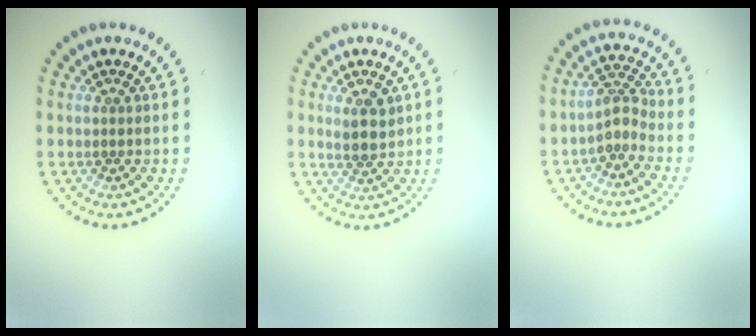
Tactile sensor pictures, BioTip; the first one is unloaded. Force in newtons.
{"total": 2.4, "press": 2.2, "slide": 1.0}
{"total": 2.3, "press": 1.6, "slide": 1.7}